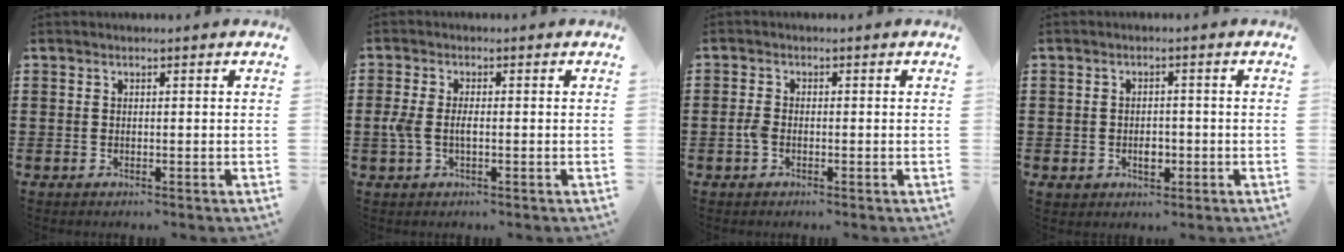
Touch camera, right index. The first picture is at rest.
{"total": 2.8, "force": [-0.5, 1.2, 2.5], "torque": [-0.068, -0.005, -0.017]}
{"total": 1.9, "force": [-0.7, 1.0, 1.4], "torque": [-0.042, -0.004, -0.018]}
{"total": 2.8, "force": [-0.9, 1.8, 1.9], "torque": [-0.040, 0.000, -0.015]}